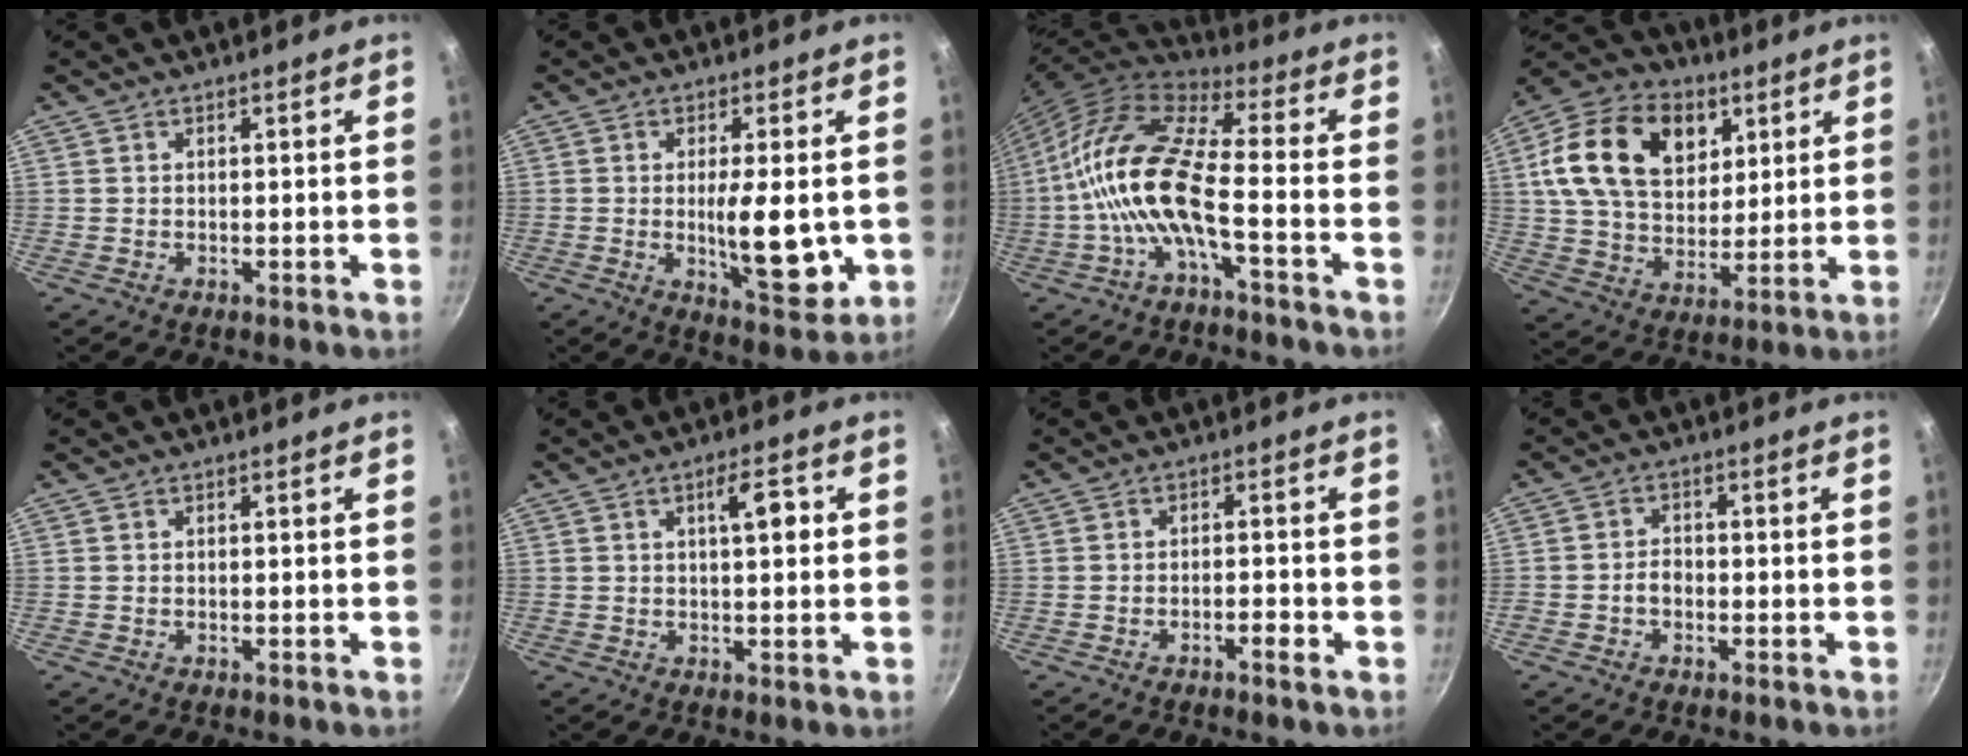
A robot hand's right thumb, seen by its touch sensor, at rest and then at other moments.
{"total": 11.3, "force": [-0.8, 3.8, 10.6], "torque": [-0.153, -0.016, -0.002]}
{"total": 15.2, "force": [-3.6, 5.0, 13.9], "torque": [-0.280, 0.041, -0.086]}
{"total": 21.1, "force": [7.2, 14.7, 13.4], "torque": [-0.215, -0.008, 0.118]}
{"total": 0.0}
{"total": 5.4, "force": [1.2, 1.7, 5.0], "torque": [-0.067, 0.002, 0.015]}
{"total": 2.4, "force": [-1.4, 0.5, 1.8], "torque": [-0.030, 0.013, -0.024]}
{"total": 2.4, "force": [-1.0, 1.7, 1.4], "torque": [-0.014, 0.017, -0.019]}